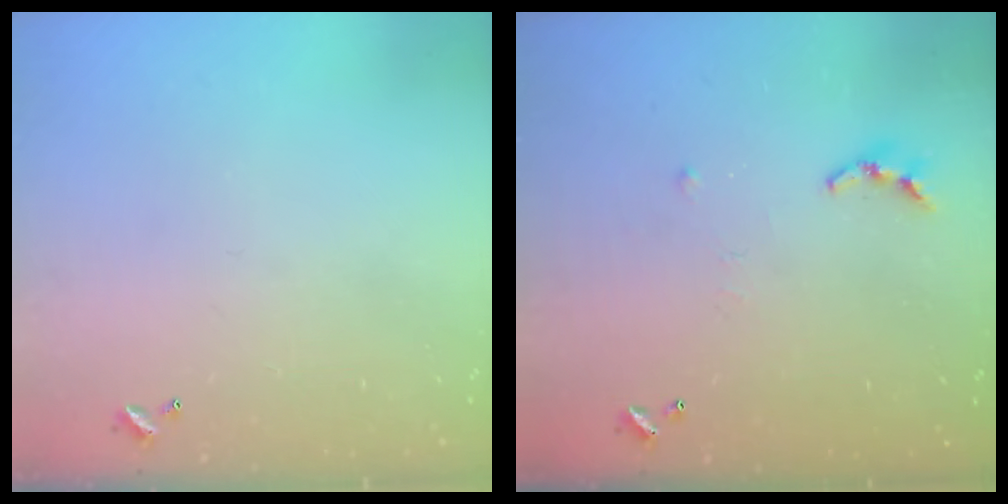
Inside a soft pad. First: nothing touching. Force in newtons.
{"total": 6.8, "press": 6.7, "slide": 0.5}